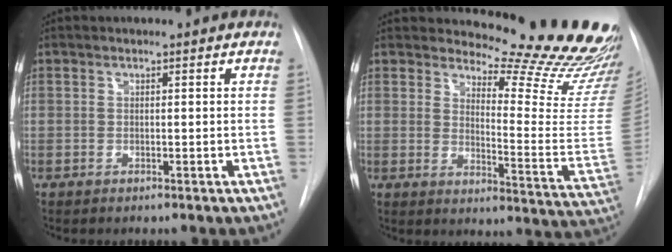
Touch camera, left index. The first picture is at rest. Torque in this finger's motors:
{"motor_torque": [1.09, -1.05, 0.06, -0.05]}